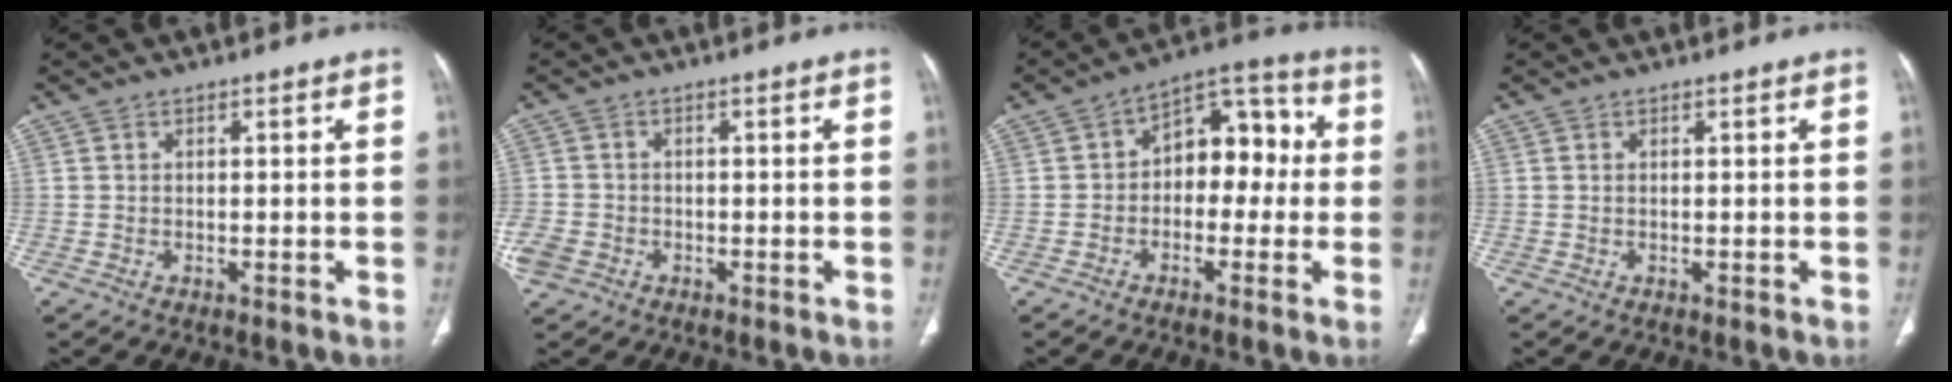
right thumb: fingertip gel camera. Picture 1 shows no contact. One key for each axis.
{"total": 4.9, "fx": -2.2, "fy": 3.9, "fz": 2.0, "tx": -0.052, "ty": 0.012, "tz": -0.037}
{"total": 11.4, "fx": -0.1, "fy": 7.5, "fz": 8.6, "tx": -0.074, "ty": 0.045, "tz": -0.018}
{"total": 0.0}